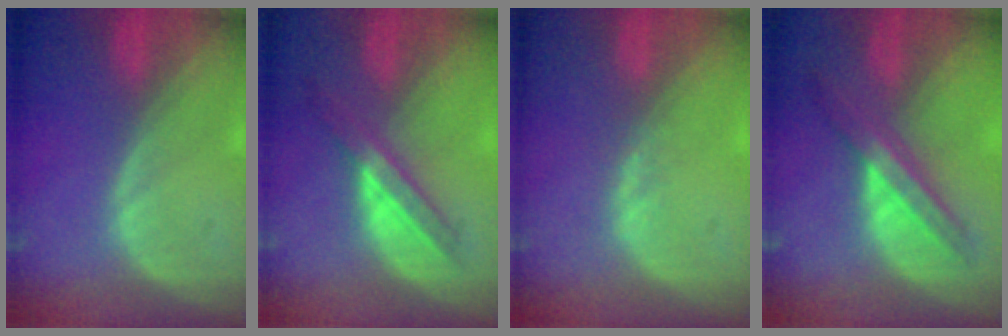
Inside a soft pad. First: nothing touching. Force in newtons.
{"total": 5.8, "press": 5.3, "slide": 2.4}
{"total": 1.3, "press": 1.1, "slide": 0.7}
{"total": 7.1, "press": 6.0, "slide": 3.9}